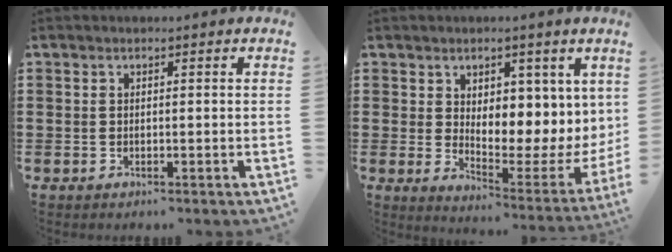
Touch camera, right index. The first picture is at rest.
{"total": 4.4, "force": [2.5, 2.9, 2.2], "torque": [-0.043, -0.038, 0.041]}